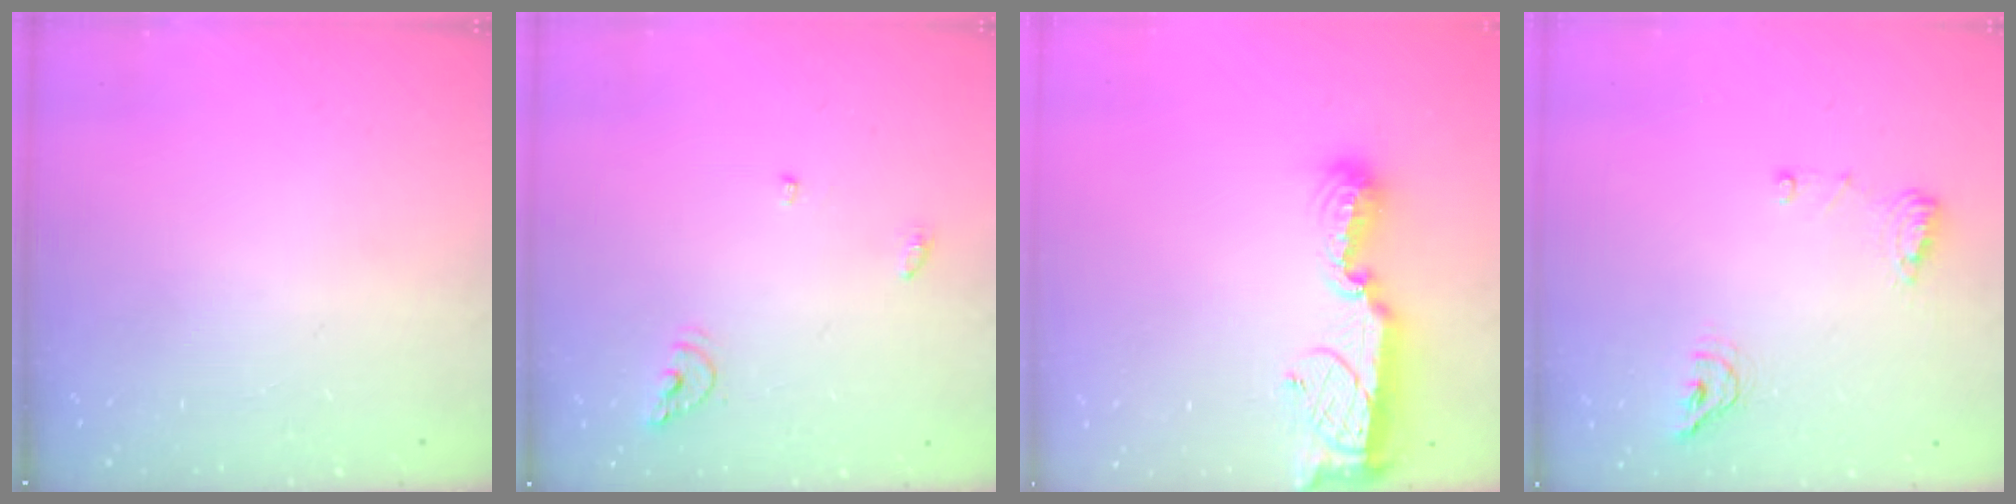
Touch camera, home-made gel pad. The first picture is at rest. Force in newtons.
{"total": 6.2, "press": 6.2, "slide": 0.4}
{"total": 12.8, "press": 11.4, "slide": 5.9}
{"total": 8.2, "press": 8.1, "slide": 1.5}